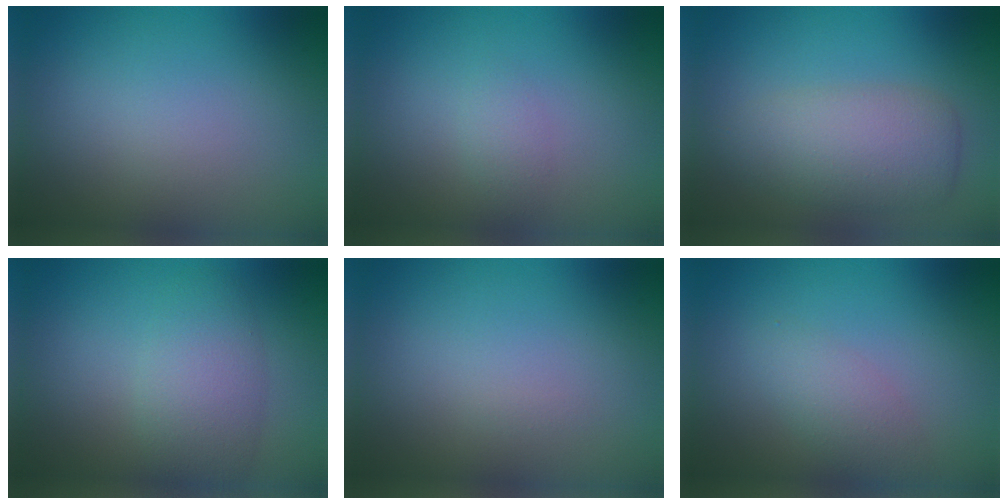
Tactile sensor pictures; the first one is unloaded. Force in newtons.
{"total": 1.0, "press": 1.0, "slide": 0.1}
{"total": 5.1, "press": 5.0, "slide": 0.5}
{"total": 4.0, "press": 4.0, "slide": 0.2}
{"total": 0.0}
{"total": 2.1, "press": 2.1, "slide": 0.0}